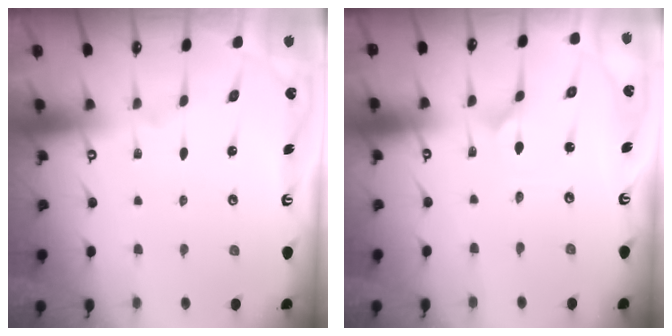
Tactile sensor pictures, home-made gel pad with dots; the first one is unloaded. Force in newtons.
{"total": 1.0, "press": 1.0, "slide": 0.0}